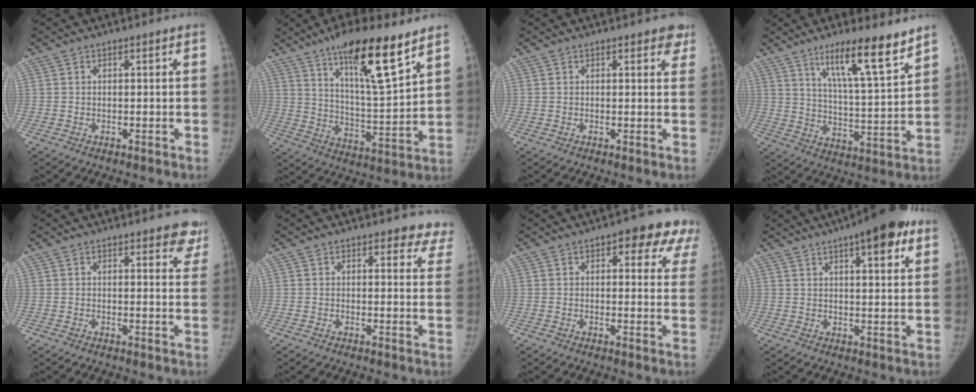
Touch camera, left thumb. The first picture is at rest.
{"total": 17.6, "force": [11.2, 3.4, 13.2], "torque": [-0.202, -0.063, 0.194]}
{"total": 3.2, "force": [2.3, 1.6, 1.6], "torque": [0.013, -0.008, 0.018]}
{"total": 14.3, "force": [9.8, 2.0, 10.3], "torque": [-0.156, -0.062, 0.167]}
{"total": 6.3, "force": [5.0, 2.6, 2.7], "torque": [0.011, -0.024, 0.040]}
{"total": 7.2, "force": [6.5, 3.1, 0.7], "torque": [0.052, -0.029, 0.041]}
{"total": 11.4, "force": [6.3, 5.1, 7.9], "torque": [-0.041, -0.019, 0.062]}
{"total": 13.1, "force": [7.3, 3.9, 10.2], "torque": [-0.115, -0.016, 0.096]}